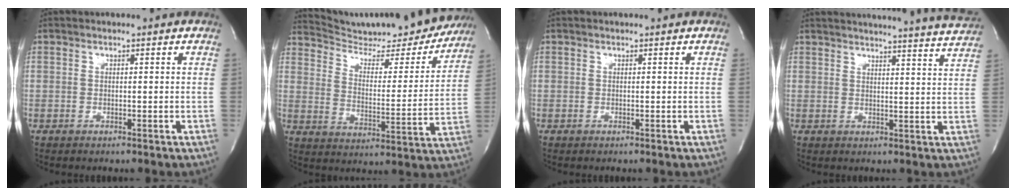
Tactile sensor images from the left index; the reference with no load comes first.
{"total": 21.3, "force": [20.2, 2.7, 6.2], "torque": [-0.092, -0.040, 0.279]}
{"total": 0.0}
{"total": 20.5, "force": [19.8, -0.2, 5.4], "torque": [-0.080, -0.050, 0.234]}